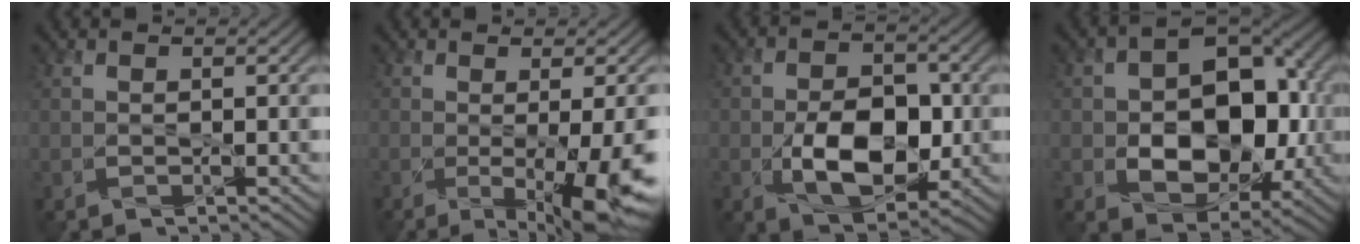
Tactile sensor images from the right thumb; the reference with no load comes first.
{"total": 7.8, "force": [-2.5, 1.6, 7.2], "torque": [-0.113, -0.025, -0.027]}
{"total": 9.1, "force": [-2.1, 5.4, 7.0], "torque": [-0.119, -0.006, -0.035]}
{"total": 13.0, "force": [-1.5, 9.0, 9.3], "torque": [-0.134, -0.005, -0.025]}